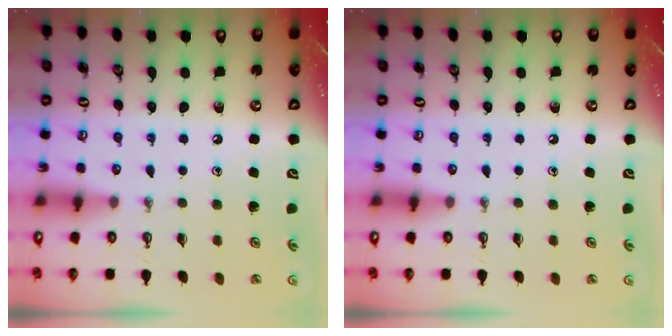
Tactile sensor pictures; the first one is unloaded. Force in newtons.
{"total": 0.0}